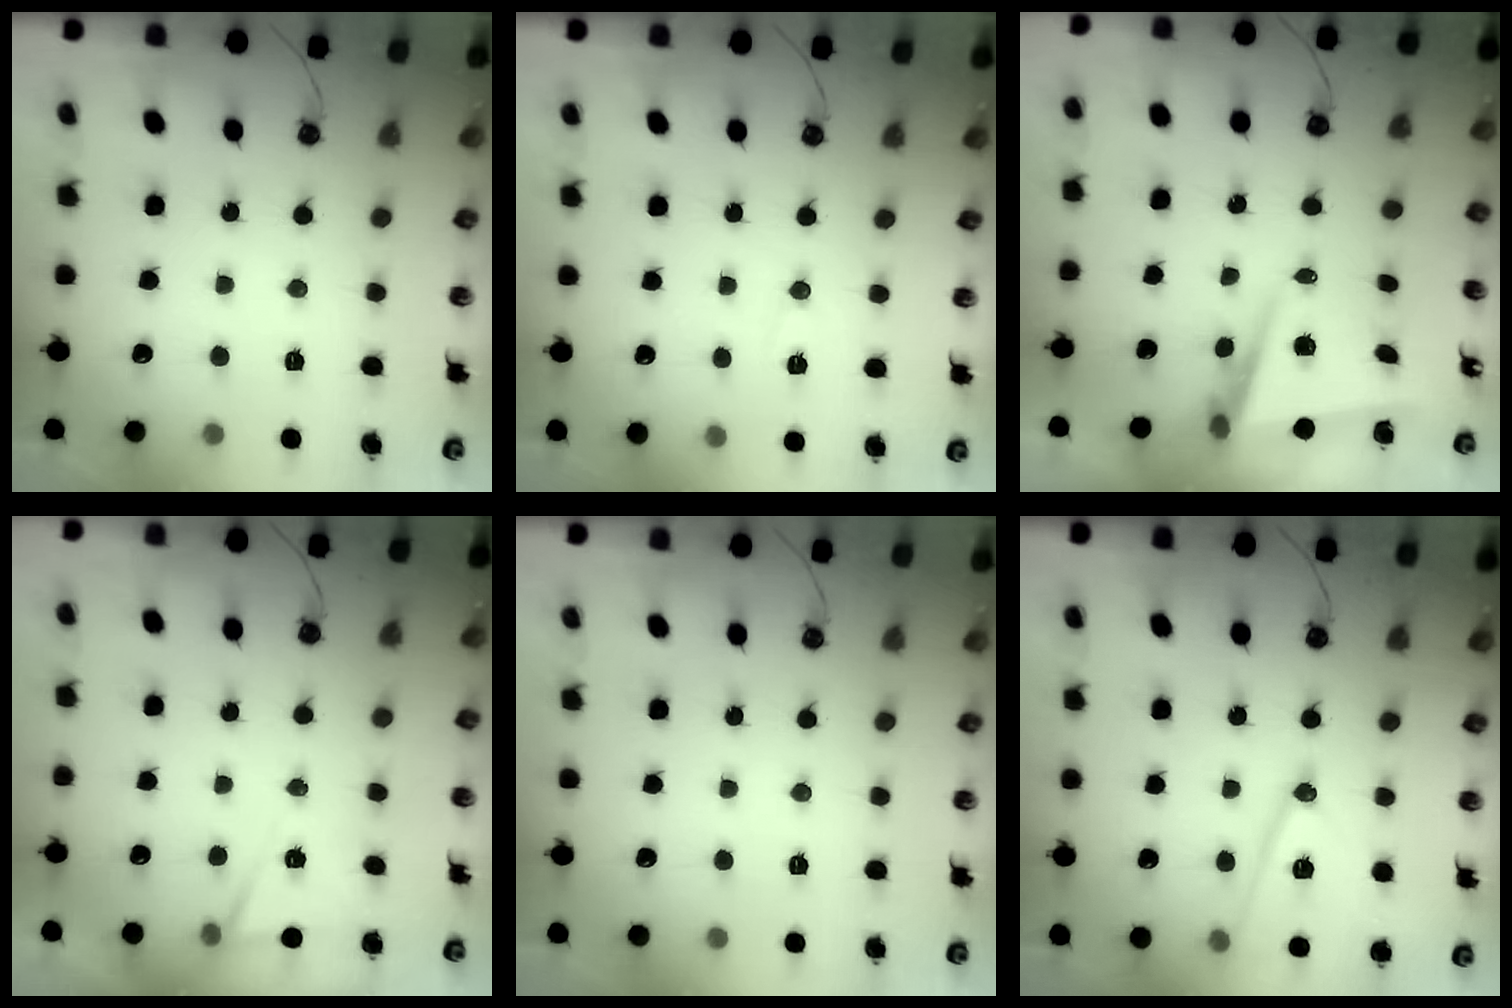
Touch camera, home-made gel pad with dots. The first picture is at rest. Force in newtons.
{"total": 3.7, "press": 3.3, "slide": 1.7}
{"total": 6.0, "press": 5.7, "slide": 2.0}
{"total": 5.5, "press": 3.2, "slide": 4.5}
{"total": 0.0}
{"total": 13.4, "press": 13.0, "slide": 3.5}